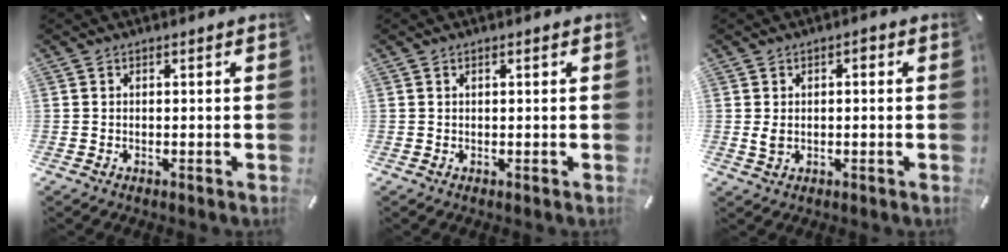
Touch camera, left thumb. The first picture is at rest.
{"total": 0.5, "force": [0.2, 0.0, 0.5], "torque": [-0.009, 0.000, 0.003]}
{"total": 3.2, "force": [0.0, 2.1, 2.4], "torque": [-0.037, 0.003, -0.001]}